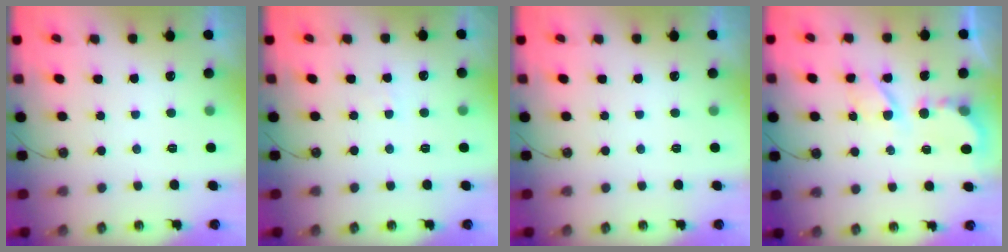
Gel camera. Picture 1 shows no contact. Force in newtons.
{"total": 2.7, "press": 2.6, "slide": 0.4}
{"total": 0.0}
{"total": 6.7, "press": 6.7, "slide": 0.6}